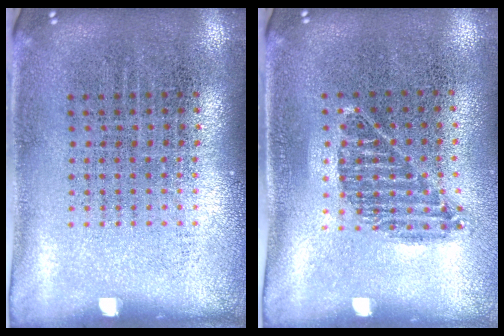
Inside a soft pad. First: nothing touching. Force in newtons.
{"total": 1.0, "press": 0.8, "slide": 0.5}